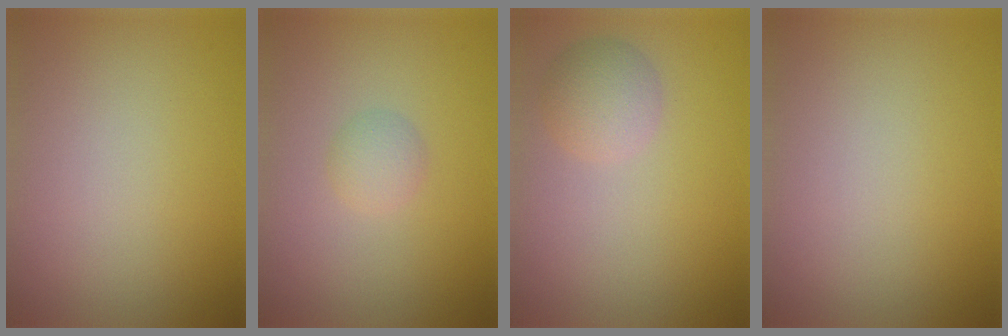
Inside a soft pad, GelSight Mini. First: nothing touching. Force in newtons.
{"total": 1.4, "press": 1.4, "slide": 0.1}
{"total": 2.7, "press": 2.7, "slide": 0.1}
{"total": 0.0}